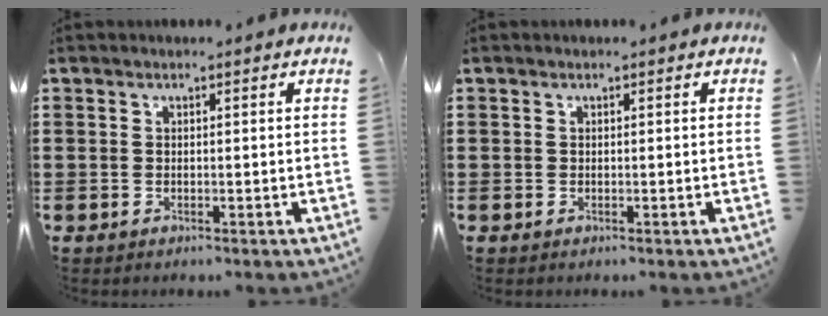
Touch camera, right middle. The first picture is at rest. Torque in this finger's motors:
{"motor_torque": [-1.09, 0.91, -0.02, -0.01]}